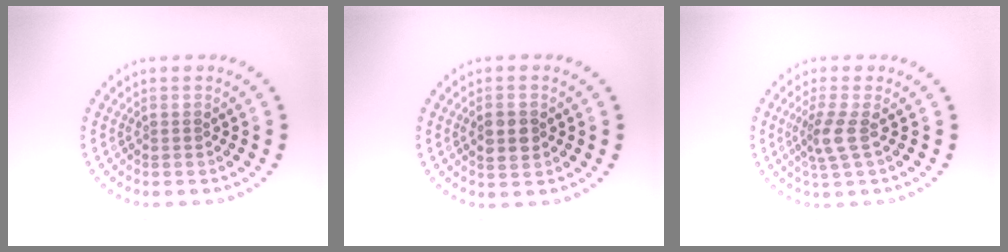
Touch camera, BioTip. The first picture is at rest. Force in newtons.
{"total": 2.3, "press": 2.3, "slide": 0.1}
{"total": 2.4, "press": 1.9, "slide": 1.5}